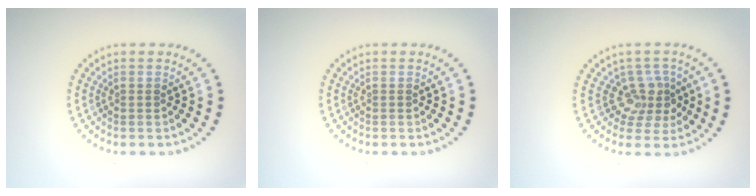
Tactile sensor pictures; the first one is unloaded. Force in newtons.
{"total": 0.0}
{"total": 2.9, "press": 2.2, "slide": 1.8}